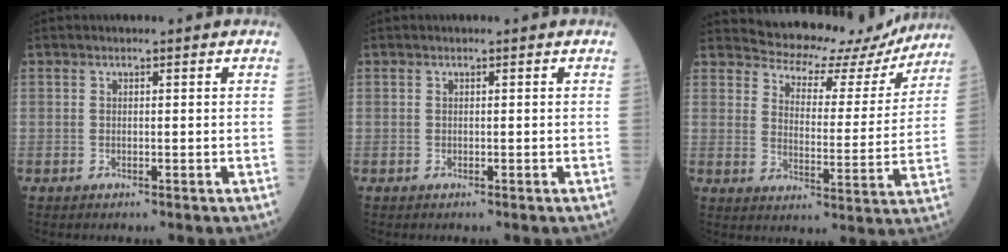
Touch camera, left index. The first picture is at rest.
{"total": 0.0}
{"total": 15.3, "force": [14.3, 5.0, 2.4], "torque": [-0.011, -0.017, 0.168]}